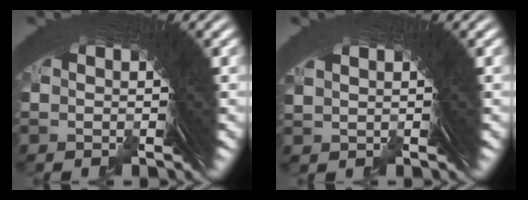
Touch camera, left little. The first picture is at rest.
{"total": 0.7, "force": [0.7, -0.1, -0.1], "torque": [0.010, 0.000, 0.019]}